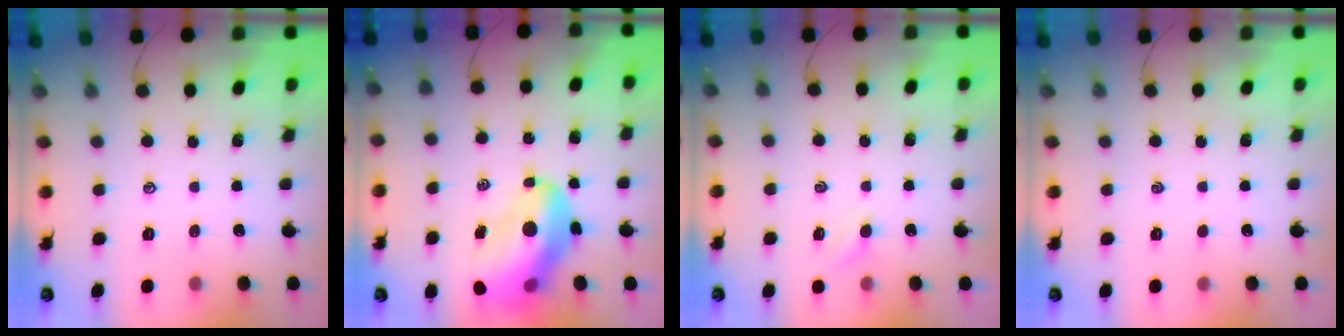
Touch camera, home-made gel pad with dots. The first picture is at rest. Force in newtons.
{"total": 16.6, "press": 15.9, "slide": 4.6}
{"total": 2.4, "press": 2.3, "slide": 0.7}
{"total": 0.0}